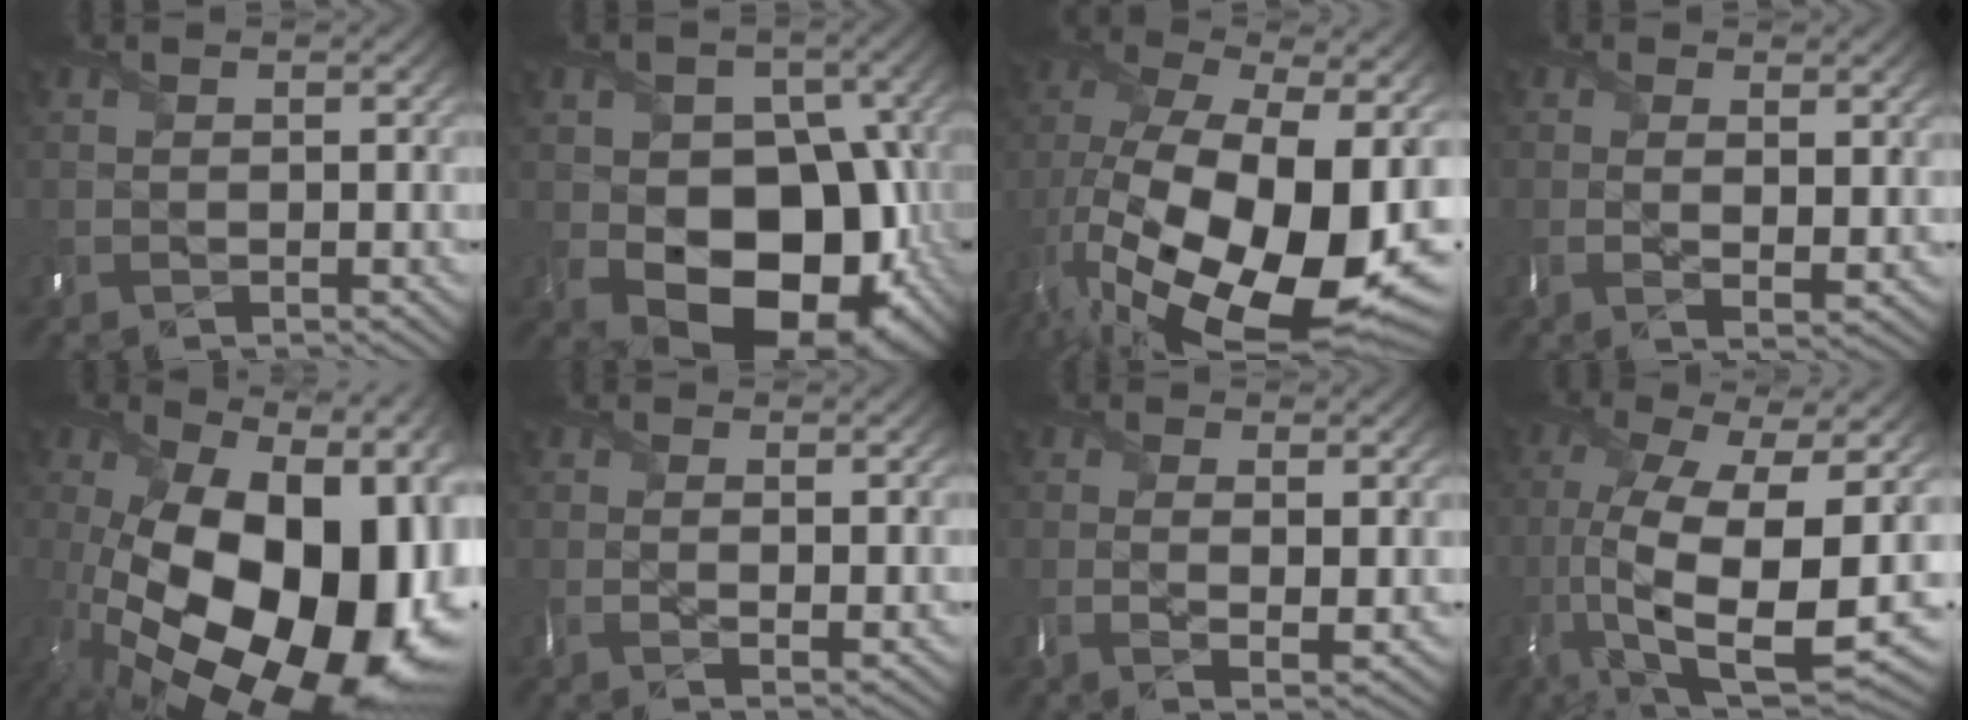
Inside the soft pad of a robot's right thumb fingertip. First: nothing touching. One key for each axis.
{"total": 16.3, "fx": -3.5, "fy": 12.0, "fz": 10.4, "tx": -0.132, "ty": -0.035, "tz": -0.055}
{"total": 21.3, "fx": -6.2, "fy": 11.5, "fz": 16.9, "tx": -0.328, "ty": -0.041, "tz": -0.075}
{"total": 3.5, "fx": 1.0, "fy": 1.3, "fz": 3.1, "tx": -0.063, "ty": -0.011, "tz": 0.022}
{"total": 23.2, "fx": -4.8, "fy": 13.4, "fz": 18.4, "tx": -0.337, "ty": -0.050, "tz": -0.050}
{"total": 2.4, "fx": 0.7, "fy": 1.0, "fz": 2.1, "tx": -0.040, "ty": -0.008, "tz": 0.015}
{"total": 4.0, "fx": 1.1, "fy": 1.4, "fz": 3.6, "tx": -0.073, "ty": -0.013, "tz": 0.022}
{"total": 16.3, "fx": -3.3, "fy": 6.3, "fz": 14.7, "tx": -0.294, "ty": -0.022, "tz": -0.053}